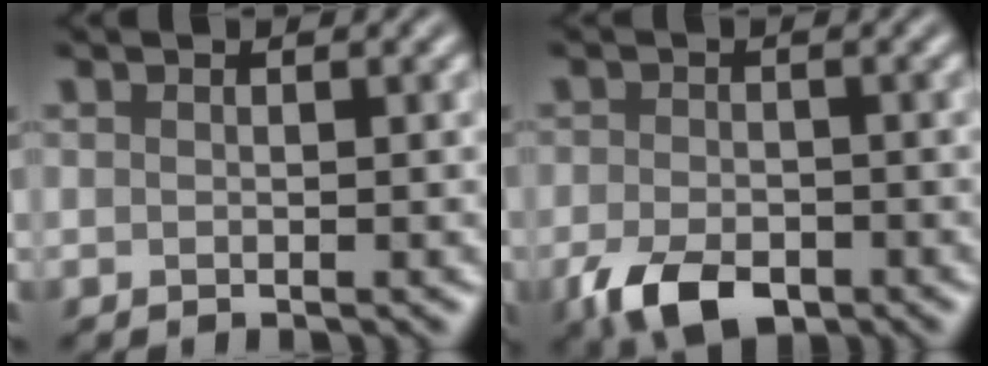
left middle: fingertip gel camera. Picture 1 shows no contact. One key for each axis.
{"total": 4.8, "fx": -3.2, "fy": 2.3, "fz": 2.8, "tx": -0.061, "ty": -0.008, "tz": -0.052}